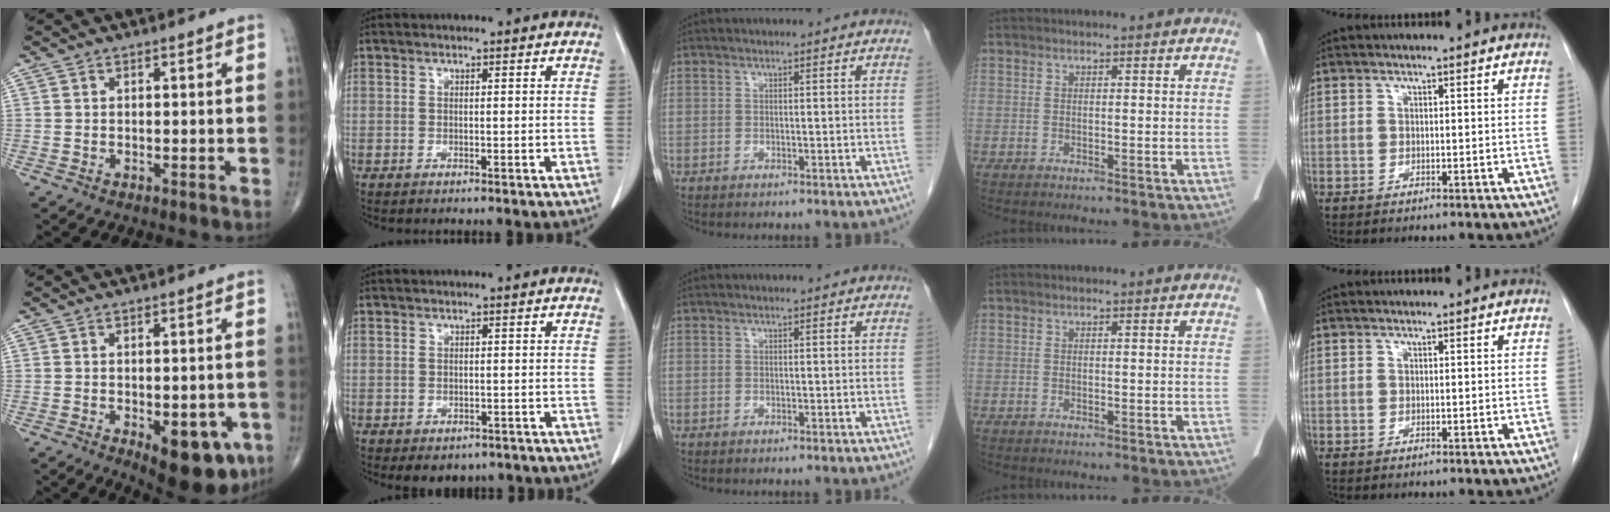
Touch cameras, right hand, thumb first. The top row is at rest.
{"thumb": {"total": 12.8, "force": [-5.2, 5.9, 10.1], "torque": [-0.107, 0.005, -0.057]}, "index": {"total": 4.5, "force": [-3.3, 2.7, 1.3], "torque": [-0.005, 0.005, -0.037]}}